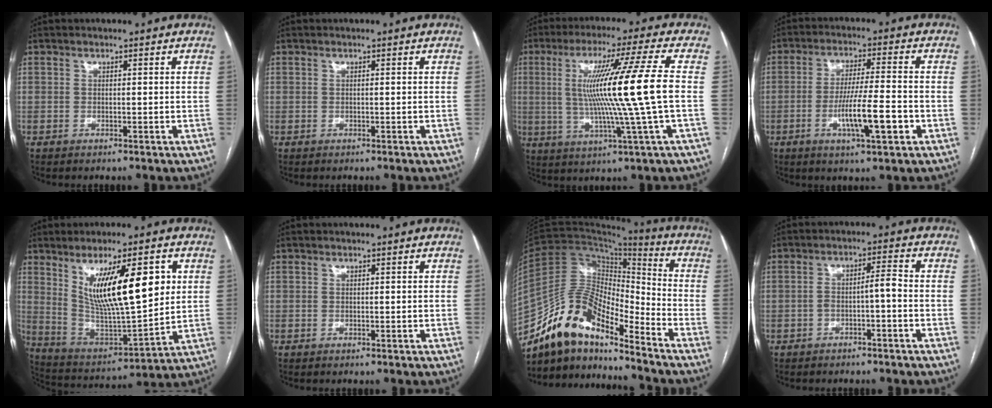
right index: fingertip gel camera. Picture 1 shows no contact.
{"total": 0.0}
{"total": 15.2, "force": [0.6, -2.5, 15.0], "torque": [-0.263, 0.000, 0.008]}
{"total": 9.1, "force": [-3.1, 0.7, 8.5], "torque": [-0.152, -0.005, -0.054]}
{"total": 16.9, "force": [5.7, 3.5, 15.6], "torque": [-0.271, -0.007, 0.110]}
{"total": 0.0}
{"total": 14.5, "force": [-12.1, 4.2, 6.7], "torque": [-0.124, 0.047, -0.223]}
{"total": 3.5, "force": [-1.4, 0.5, 3.2], "torque": [-0.052, 0.021, -0.019]}